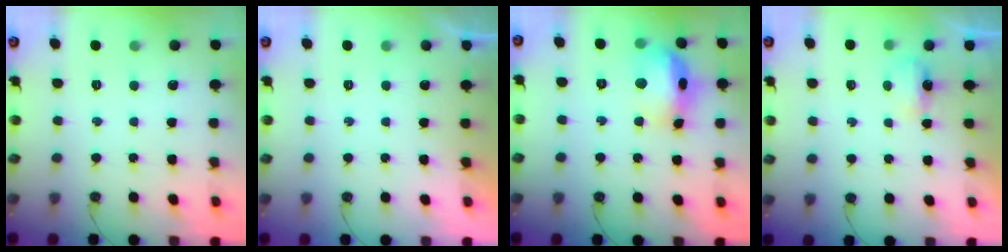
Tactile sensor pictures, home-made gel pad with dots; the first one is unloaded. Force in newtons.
{"total": 0.0}
{"total": 14.3, "press": 14.1, "slide": 2.0}
{"total": 3.2, "press": 3.1, "slide": 0.5}